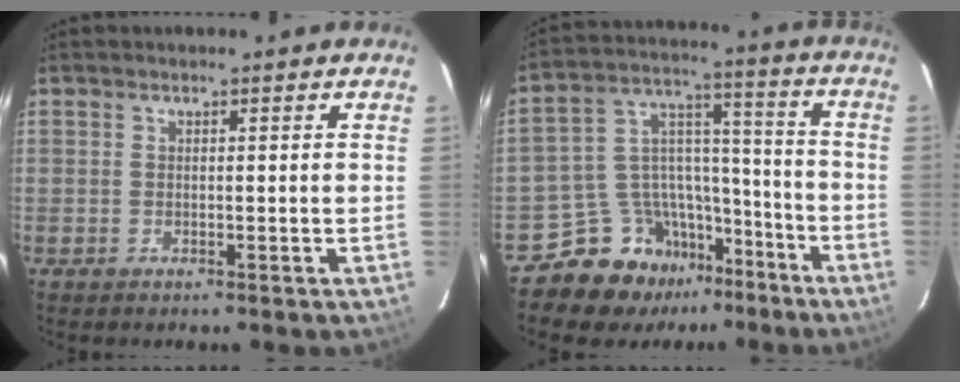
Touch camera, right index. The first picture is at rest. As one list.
[{"total": 13.2, "force": [-10.5, 7.8, 2.2], "torque": [-0.051, 0.068, -0.173]}]